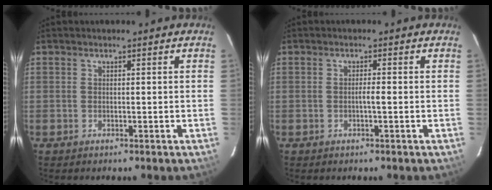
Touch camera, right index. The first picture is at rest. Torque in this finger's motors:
{"motor_torque": [0.28, 0.13, 0.10, 0.03]}